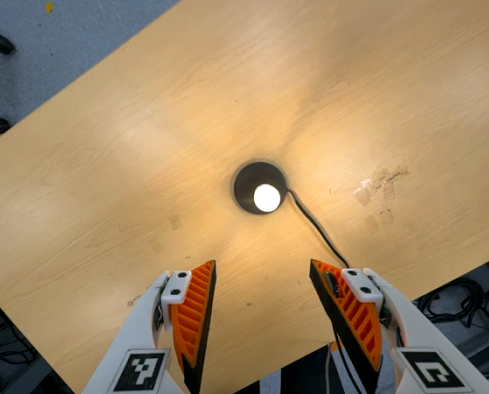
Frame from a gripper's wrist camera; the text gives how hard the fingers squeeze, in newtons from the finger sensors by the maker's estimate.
{"total": 0.0}